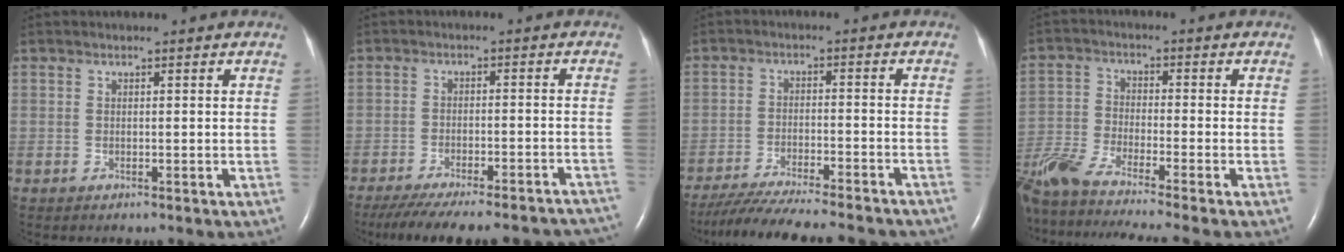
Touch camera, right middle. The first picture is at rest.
{"total": 23.6, "force": [-21.0, 5.1, 9.6], "torque": [-0.135, -0.021, -0.266]}
{"total": 20.4, "force": [-18.1, 2.3, 9.1], "torque": [-0.145, -0.035, -0.257]}
{"total": 14.5, "force": [-12.4, -0.9, 7.5], "torque": [-0.157, -0.024, -0.220]}